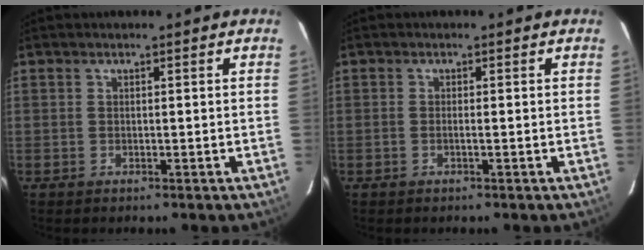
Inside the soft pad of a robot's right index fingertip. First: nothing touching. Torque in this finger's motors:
{"motor_torque": [-0.09, 0.01, -0.05, 0.00]}